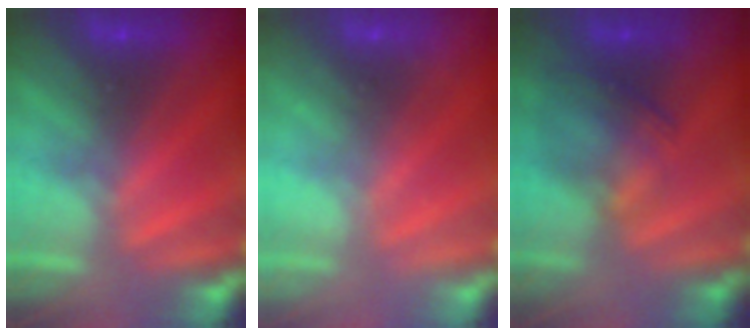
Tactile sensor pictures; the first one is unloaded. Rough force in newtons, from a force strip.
{"total": 2.1}
{"total": 2.0}